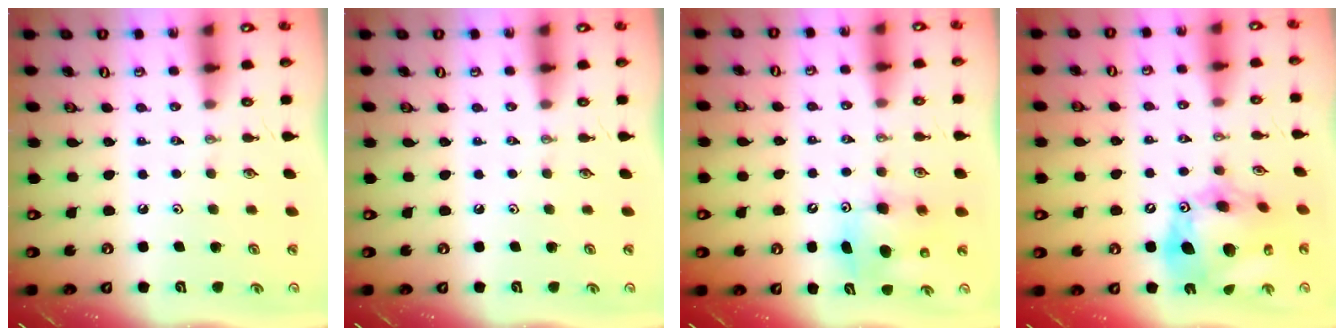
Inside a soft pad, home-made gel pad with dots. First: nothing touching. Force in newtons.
{"total": 0.0}
{"total": 7.9, "press": 7.7, "slide": 2.0}
{"total": 19.4, "press": 19.3, "slide": 2.1}